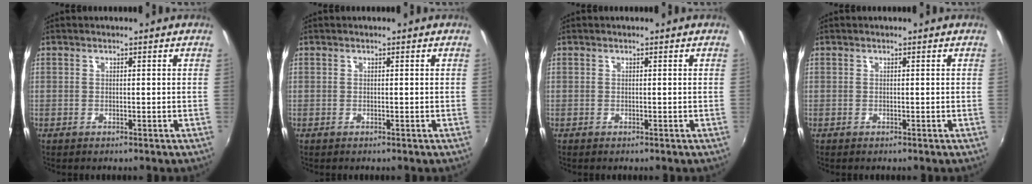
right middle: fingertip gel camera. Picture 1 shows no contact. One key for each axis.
{"total": 0.0}
{"total": 0.0}
{"total": 0.0}